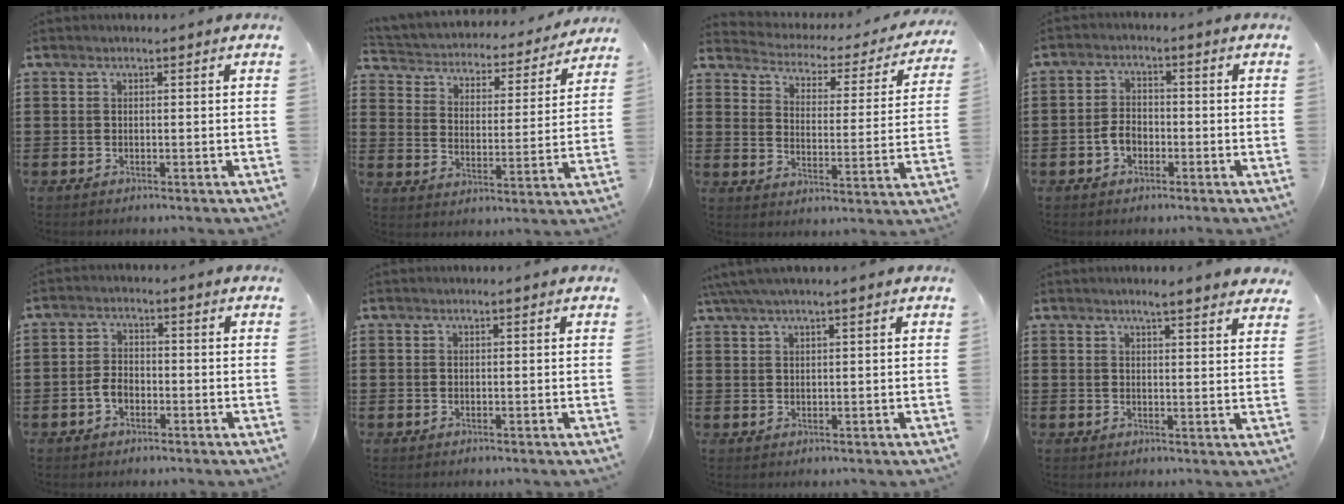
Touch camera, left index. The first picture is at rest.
{"total": 2.7, "force": [2.6, 0.6, 0.1], "torque": [-0.023, -0.028, 0.034]}
{"total": 2.3, "force": [2.2, 0.6, 0.4], "torque": [-0.027, -0.024, 0.026]}
{"total": 3.2, "force": [-1.2, 2.1, 2.1], "torque": [-0.055, -0.001, -0.028]}
{"total": 3.0, "force": [-1.1, 1.8, 2.1], "torque": [-0.055, -0.001, -0.026]}
{"total": 0.0}
{"total": 2.7, "force": [1.9, 0.0, 1.9], "torque": [-0.040, 0.004, 0.035]}
{"total": 3.1, "force": [2.8, -0.4, 1.3], "torque": [-0.033, -0.004, 0.050]}